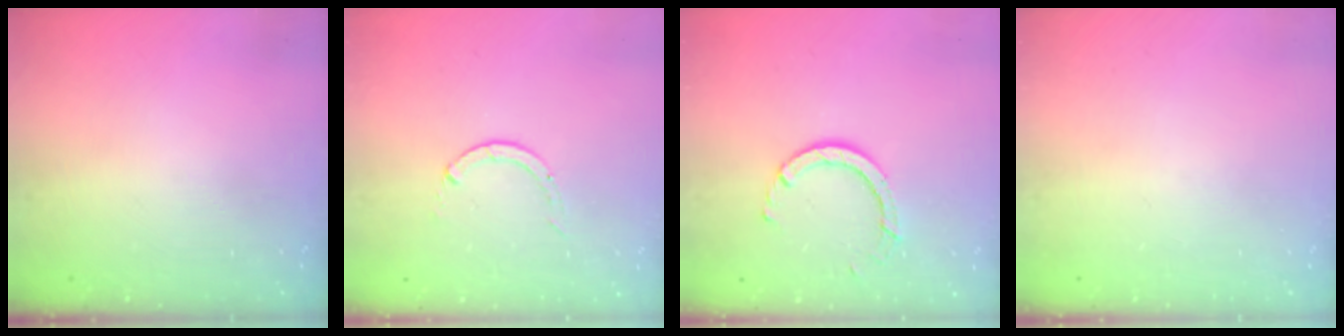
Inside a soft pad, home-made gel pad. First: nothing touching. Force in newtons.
{"total": 0.0}
{"total": 5.1, "press": 5.1, "slide": 0.3}
{"total": 0.0}